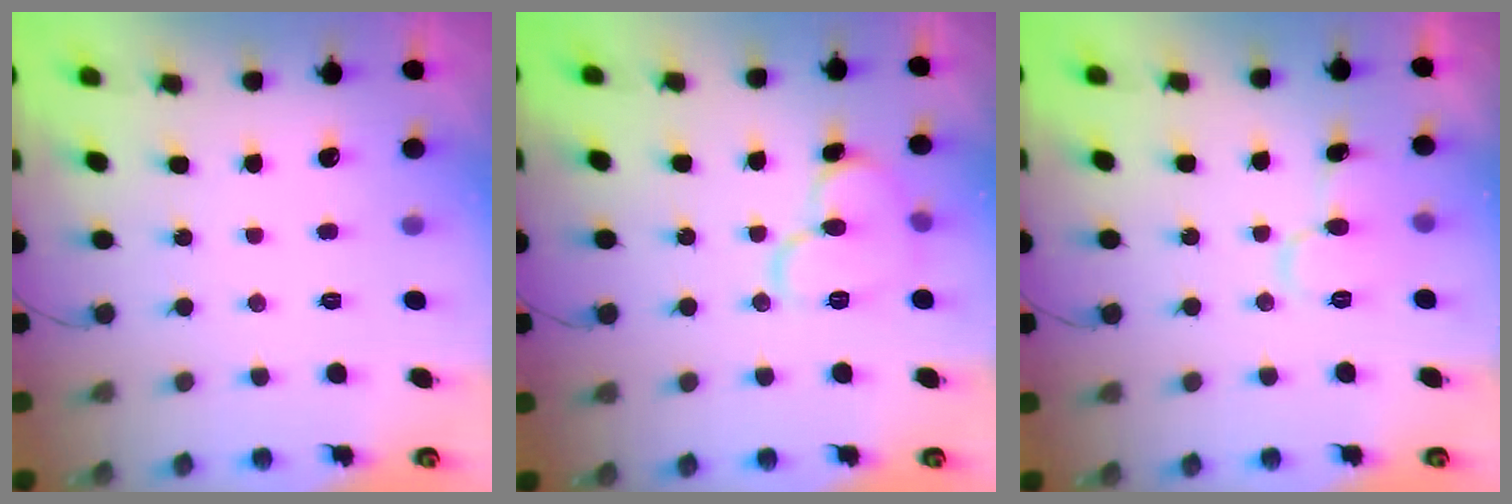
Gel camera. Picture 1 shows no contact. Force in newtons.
{"total": 11.4, "press": 11.4, "slide": 0.7}
{"total": 8.1, "press": 8.1, "slide": 0.8}